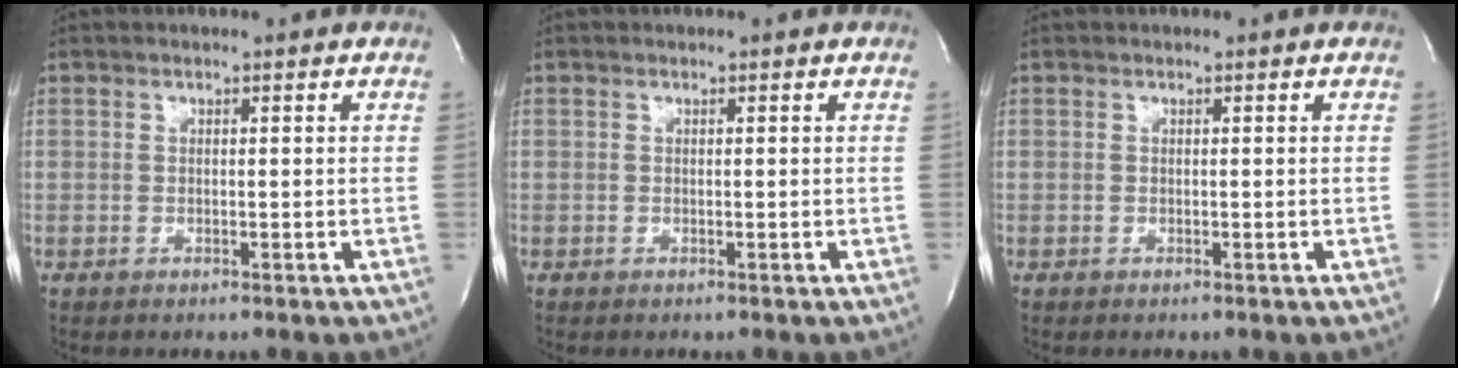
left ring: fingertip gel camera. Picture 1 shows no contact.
{"total": 0.0}
{"total": 0.0}